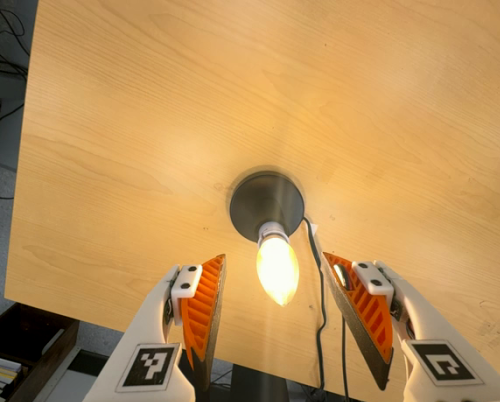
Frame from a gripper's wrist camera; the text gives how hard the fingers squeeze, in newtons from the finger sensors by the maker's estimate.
{"total": 0.0}